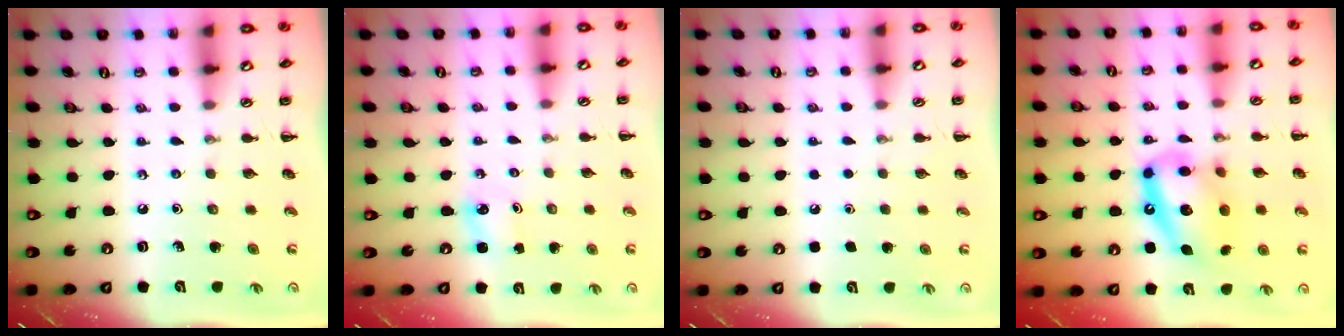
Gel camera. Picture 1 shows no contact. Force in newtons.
{"total": 1.5, "press": 1.5, "slide": 0.3}
{"total": 1.7, "press": 1.6, "slide": 0.1}
{"total": 15.8, "press": 15.3, "slide": 3.9}